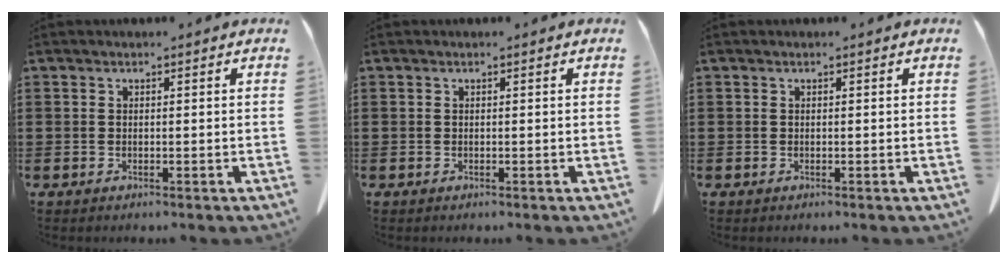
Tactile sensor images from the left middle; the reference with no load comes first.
{"total": 0.0}
{"total": 0.0}